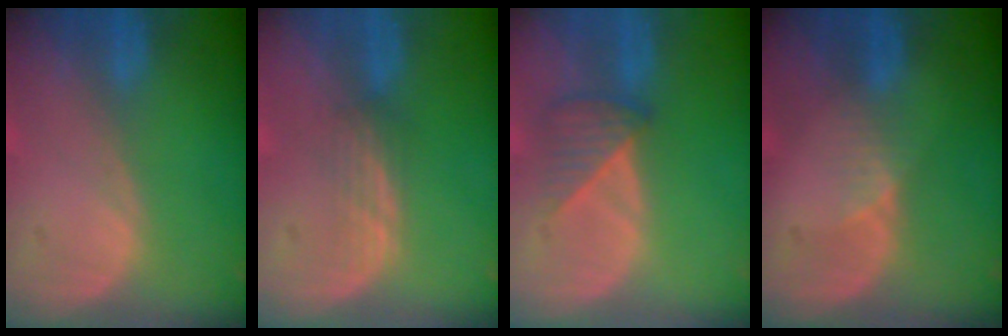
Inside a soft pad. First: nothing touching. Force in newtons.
{"total": 2.2, "press": 2.1, "slide": 0.2}
{"total": 3.5, "press": 3.5, "slide": 0.4}
{"total": 2.3, "press": 1.8, "slide": 1.4}